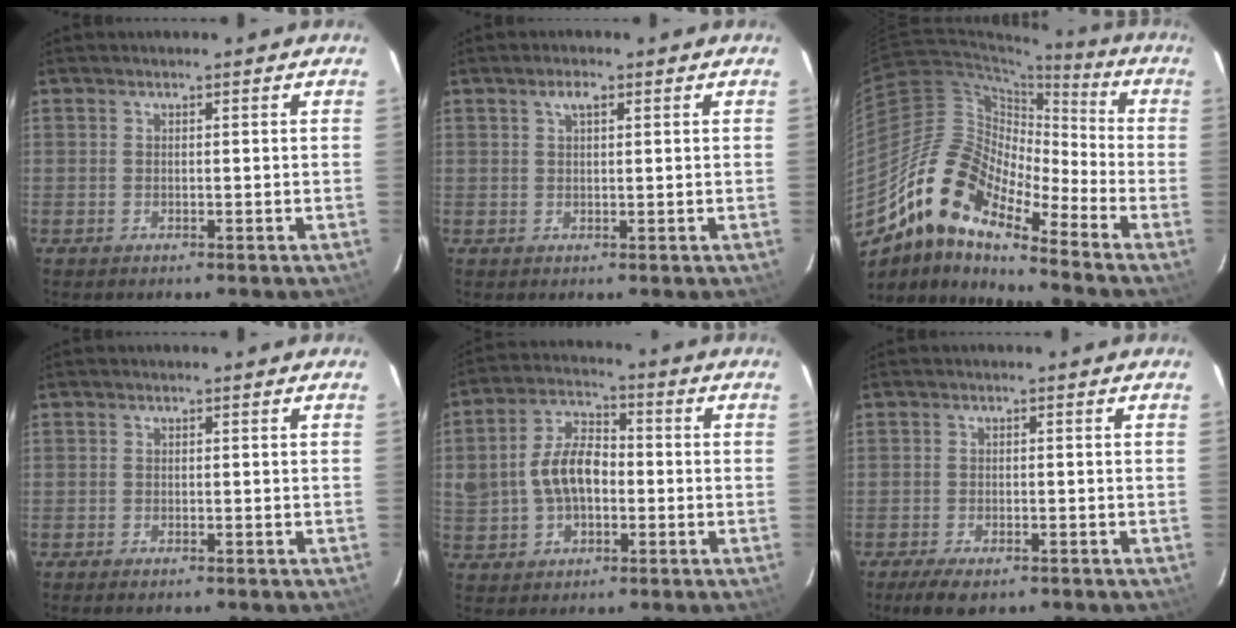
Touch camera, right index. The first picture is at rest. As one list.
[{"total": 2.1, "force": [1.0, 0.8, 1.6], "torque": [-0.031, 0.007, 0.018]}, {"total": 15.9, "force": [-11.4, 4.9, 9.9], "torque": [-0.159, 0.000, -0.233]}, {"total": 1.0, "force": [-0.8, 0.3, 0.4], "torque": [-0.010, -0.004, -0.015]}, {"total": 10.0, "force": [-0.9, 6.5, 7.6], "torque": [-0.154, 0.022, -0.009]}, {"total": 5.4, "force": [-3.9, 2.0, 3.3], "torque": [-0.078, -0.020, -0.065]}]